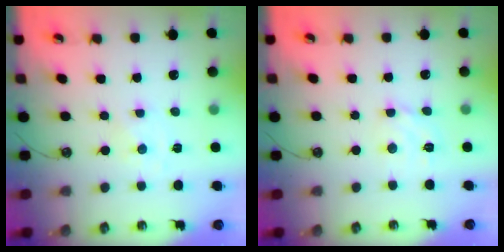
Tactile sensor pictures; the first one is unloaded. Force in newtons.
{"total": 4.2, "press": 4.2, "slide": 0.3}